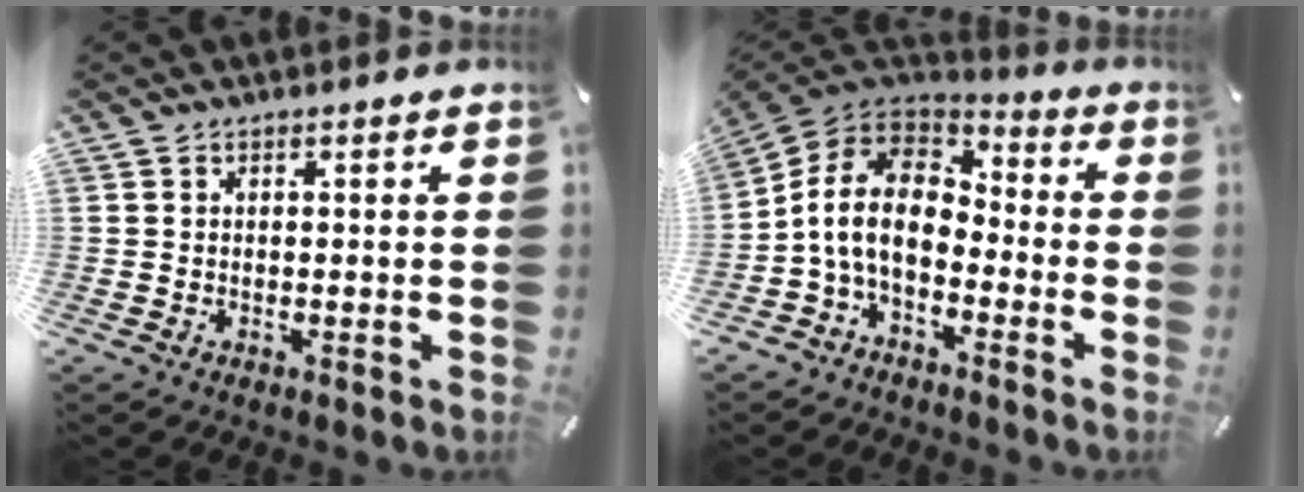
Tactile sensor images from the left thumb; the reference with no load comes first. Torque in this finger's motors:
{"motor_torque": [-0.19, 1.96, 1.57, 1.20, 0.46]}